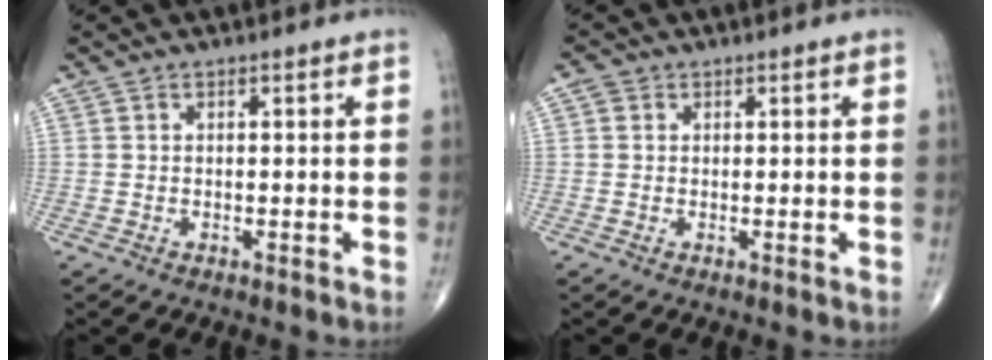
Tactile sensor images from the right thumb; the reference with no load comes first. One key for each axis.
{"total": 1.4, "fx": 0.4, "fy": 1.3, "fz": 0.4, "tx": 0.002, "ty": 0.001, "tz": 0.002}